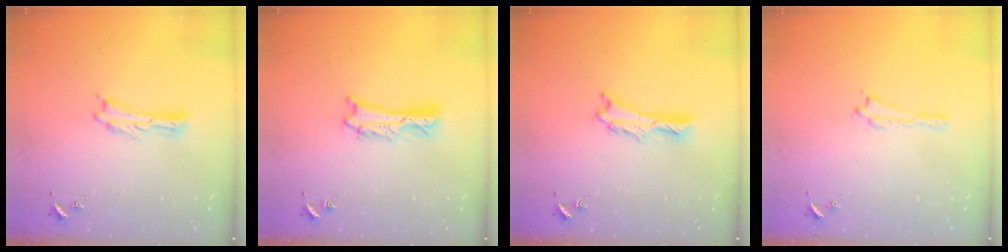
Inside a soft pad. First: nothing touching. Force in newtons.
{"total": 3.3, "press": 3.3, "slide": 0.5}
{"total": 1.5, "press": 1.4, "slide": 0.2}
{"total": 0.6, "press": 0.6, "slide": 0.2}